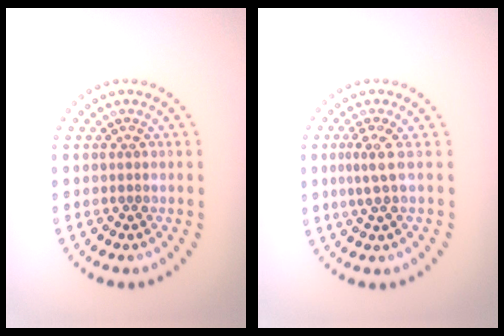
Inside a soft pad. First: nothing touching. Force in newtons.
{"total": 2.1, "press": 1.5, "slide": 1.5}